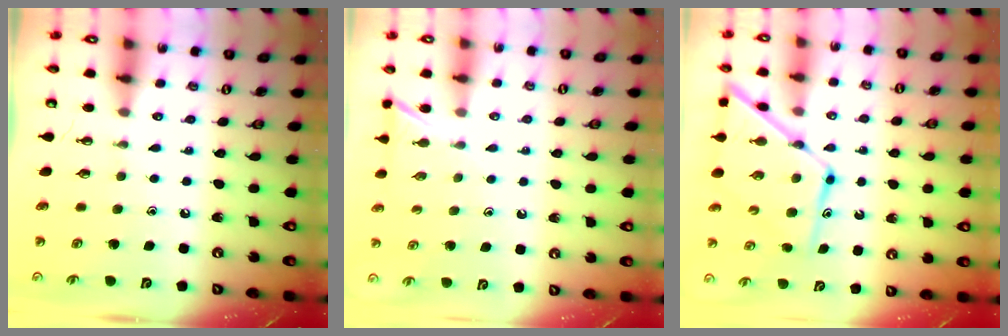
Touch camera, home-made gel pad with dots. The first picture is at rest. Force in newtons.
{"total": 4.6, "press": 4.6, "slide": 0.6}
{"total": 15.5, "press": 15.4, "slide": 1.5}